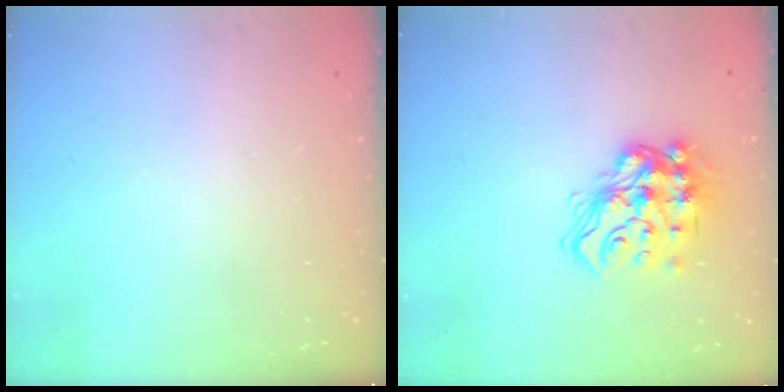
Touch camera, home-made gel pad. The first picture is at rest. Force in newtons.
{"total": 17.0, "press": 17.0, "slide": 0.9}